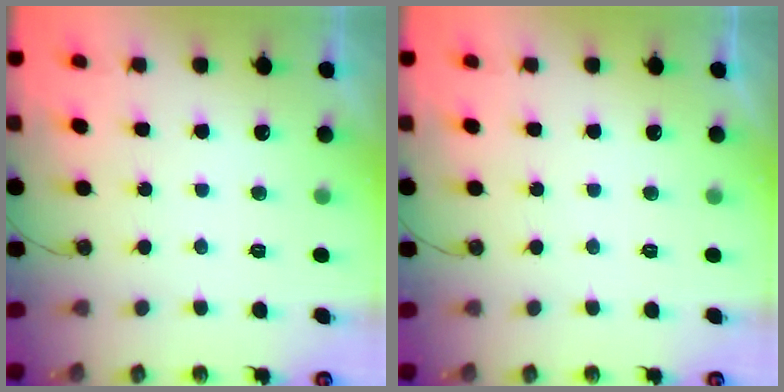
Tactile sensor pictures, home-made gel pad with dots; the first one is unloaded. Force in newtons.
{"total": 0.0}